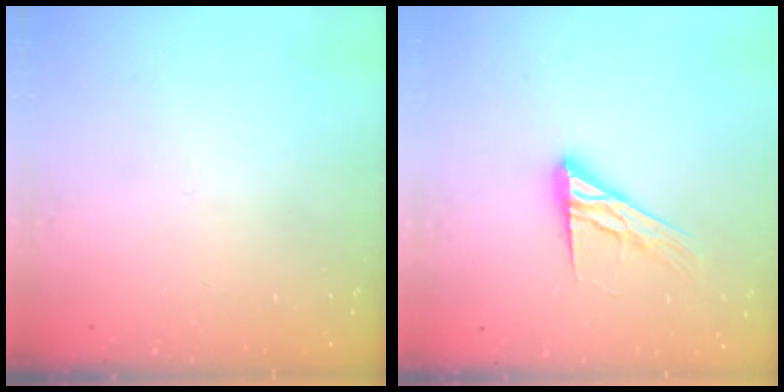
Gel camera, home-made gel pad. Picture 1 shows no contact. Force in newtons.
{"total": 13.1, "press": 13.1, "slide": 1.0}